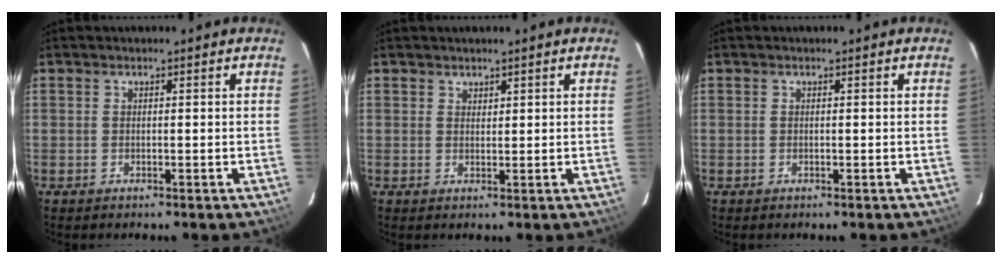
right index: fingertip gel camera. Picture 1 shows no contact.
{"total": 1.1, "force": [0.9, 0.6, 0.0], "torque": [0.001, 0.002, 0.018]}
{"total": 0.0}